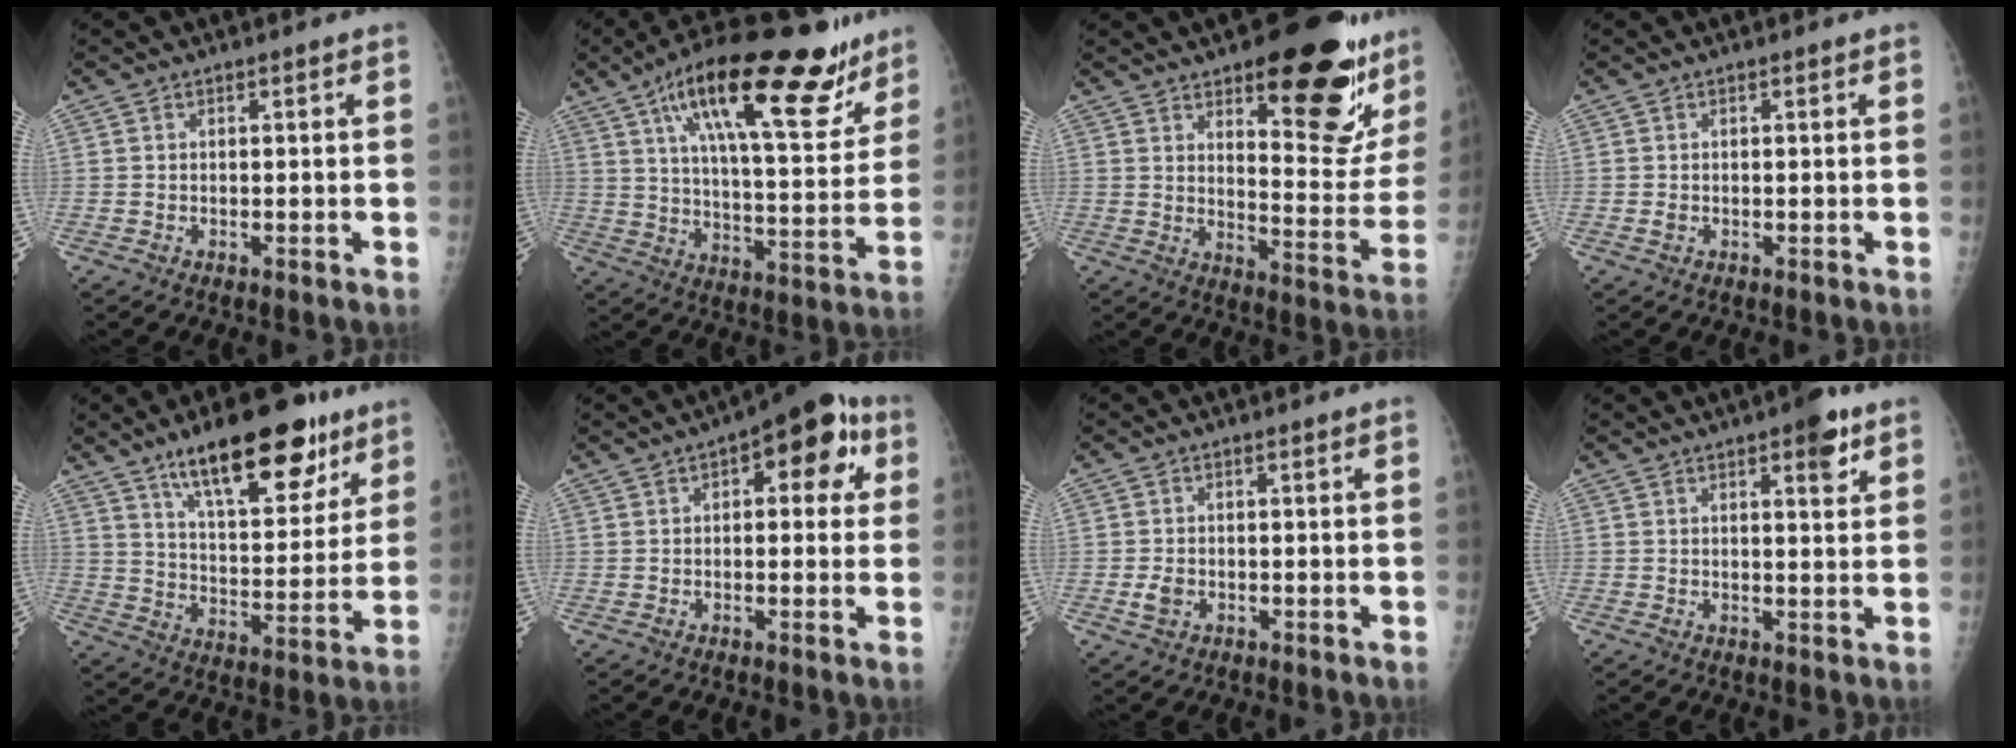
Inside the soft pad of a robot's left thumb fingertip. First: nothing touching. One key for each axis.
{"total": 26.5, "fx": 15.6, "fy": 8.8, "fz": 19.5, "tx": -0.265, "ty": -0.034, "tz": 0.240}
{"total": 23.0, "fx": 13.1, "fy": 7.9, "fz": 17.2, "tx": -0.175, "ty": -0.075, "tz": 0.180}
{"total": 0.5, "fx": -0.1, "fy": 0.5, "fz": 0.2, "tx": -0.004, "ty": -0.001, "tz": -0.002}
{"total": 20.2, "fx": 12.9, "fy": 7.5, "fz": 13.6, "tx": -0.164, "ty": -0.056, "tz": 0.207}
{"total": 11.1, "fx": 3.9, "fy": 5.6, "fz": 8.8, "tx": -0.069, "ty": 0.017, "tz": 0.037}
{"total": 2.2, "fx": -0.7, "fy": 1.7, "fz": 1.2, "tx": -0.021, "ty": -0.001, "tz": -0.011}
{"total": 5.2, "fx": 2.9, "fy": 1.7, "fz": 3.9, "tx": -0.040, "ty": -0.012, "tz": 0.034}